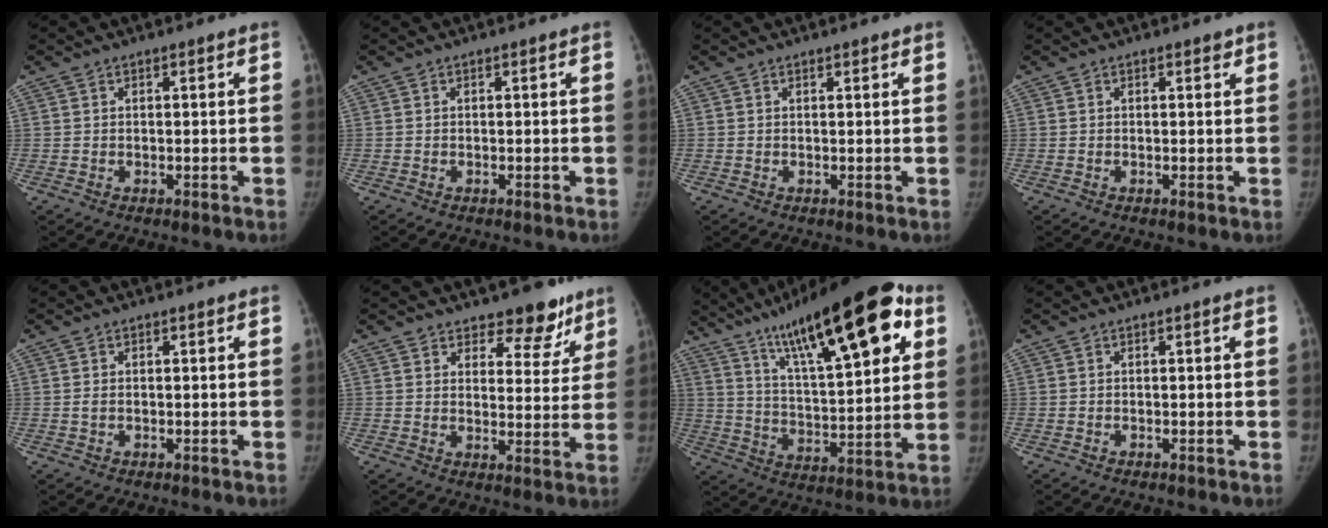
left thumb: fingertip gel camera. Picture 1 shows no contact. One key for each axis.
{"total": 0.0}
{"total": 0.8, "fx": 0.7, "fy": 0.2, "fz": 0.4, "tx": -0.001, "ty": -0.001, "tz": 0.010}
{"total": 0.7, "fx": 0.5, "fy": 0.4, "fz": 0.3, "tx": 0.002, "ty": -0.003, "tz": 0.006}
{"total": 0.8, "fx": 0.2, "fy": 0.6, "fz": 0.5, "tx": -0.010, "ty": 0.000, "tz": 0.006}
{"total": 9.1, "fx": 7.0, "fy": 4.9, "fz": 3.2, "tx": 0.008, "ty": -0.045, "tz": 0.092}
{"total": 28.2, "fx": 14.2, "fy": 8.4, "fz": 22.8, "tx": -0.329, "ty": -0.017, "tz": 0.234}
{"total": 0.0}